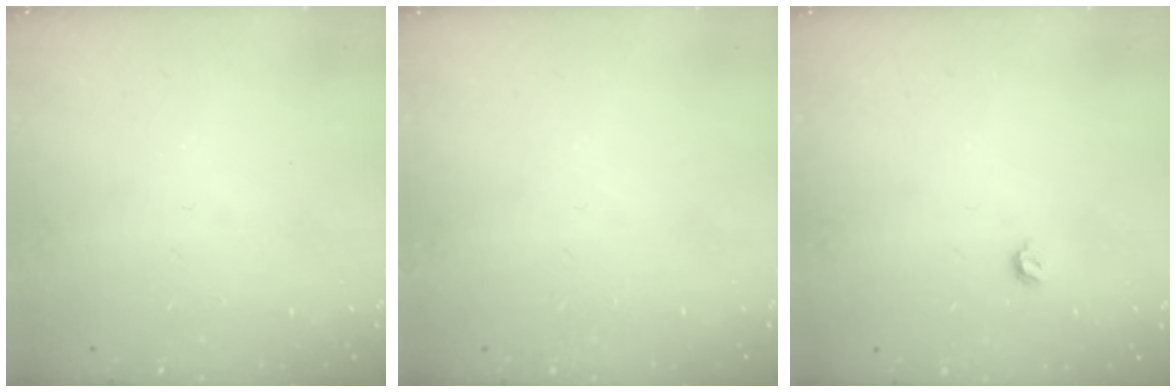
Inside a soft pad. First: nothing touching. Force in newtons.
{"total": 0.0}
{"total": 4.6, "press": 4.5, "slide": 0.9}